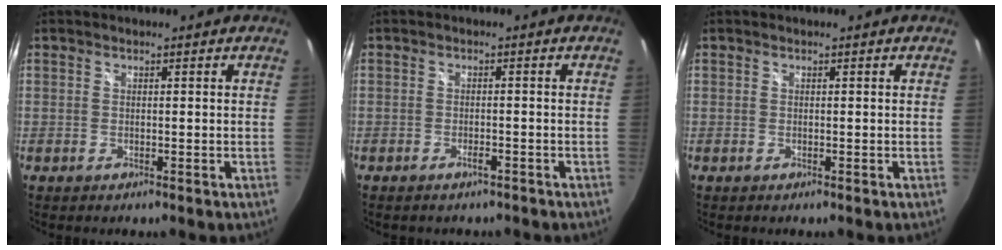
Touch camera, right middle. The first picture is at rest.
{"total": 1.8, "force": [-1.5, 0.8, 0.7], "torque": [-0.015, -0.002, -0.022]}
{"total": 0.0}